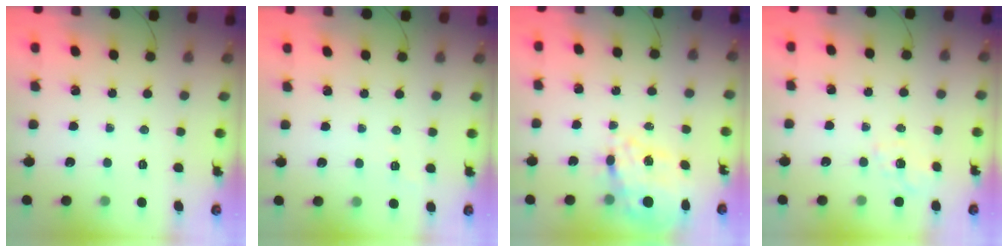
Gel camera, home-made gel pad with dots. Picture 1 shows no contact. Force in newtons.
{"total": 2.7, "press": 2.2, "slide": 1.5}
{"total": 16.5, "press": 16.1, "slide": 3.6}
{"total": 2.1, "press": 1.7, "slide": 1.1}